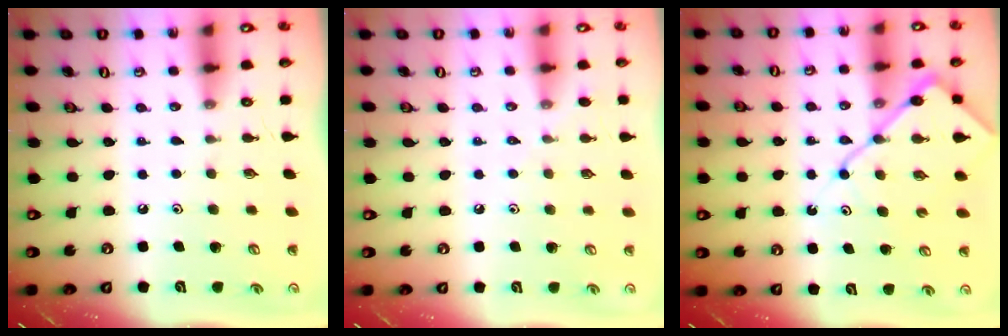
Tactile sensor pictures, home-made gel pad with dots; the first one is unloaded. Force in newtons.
{"total": 3.5, "press": 3.5, "slide": 0.6}
{"total": 11.6, "press": 11.5, "slide": 1.4}